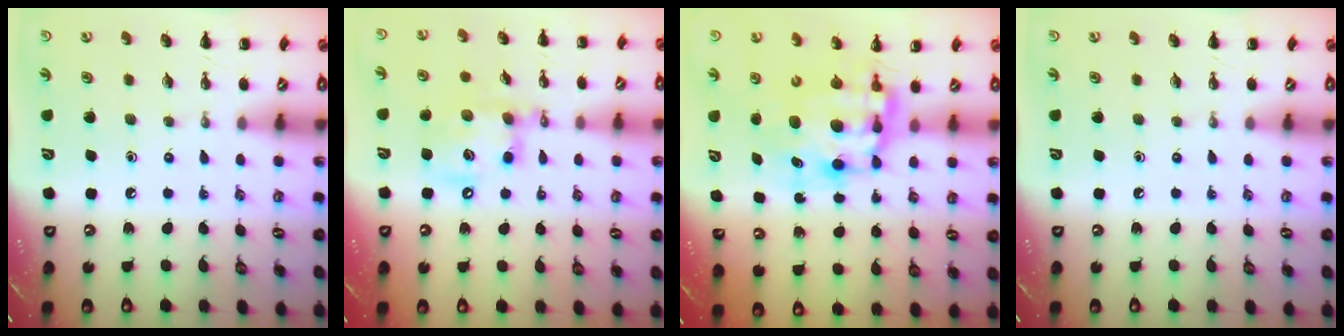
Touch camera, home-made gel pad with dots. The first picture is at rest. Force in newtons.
{"total": 14.6, "press": 14.4, "slide": 2.4}
{"total": 8.8, "press": 8.5, "slide": 2.1}
{"total": 0.0}